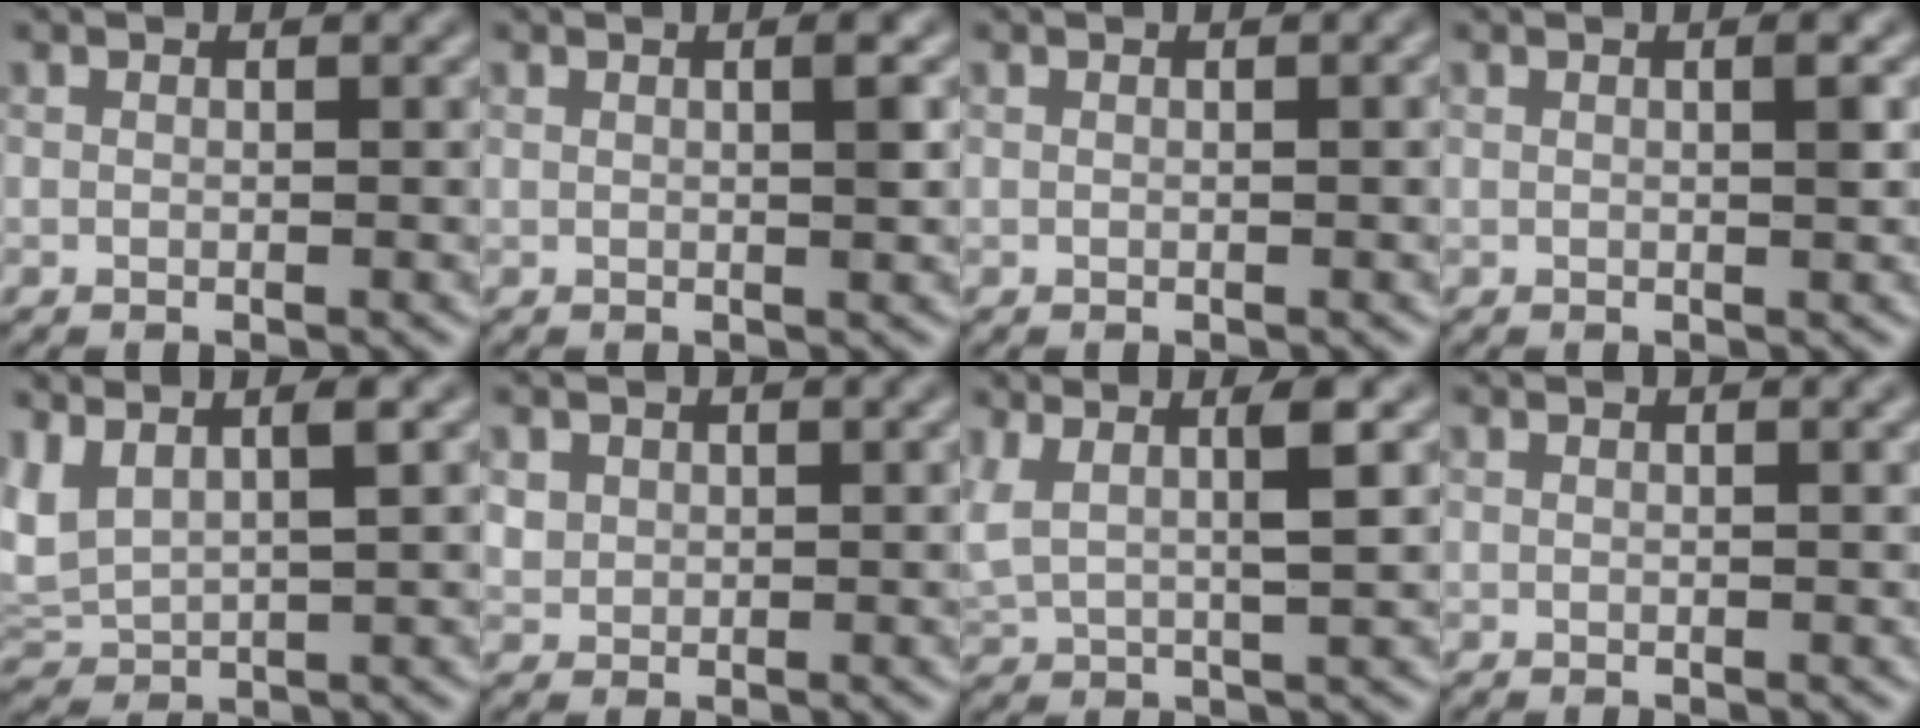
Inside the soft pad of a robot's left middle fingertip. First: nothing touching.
{"total": 1.3, "force": [0.0, 0.2, 1.3], "torque": [-0.012, 0.003, -0.001]}
{"total": 1.1, "force": [0.2, 0.4, 1.0], "torque": [-0.010, 0.005, -0.001]}
{"total": 1.1, "force": [-0.1, 0.2, 1.0], "torque": [-0.010, 0.003, -0.002]}
{"total": 2.3, "force": [0.7, 0.8, 2.1], "torque": [-0.056, 0.006, 0.027]}
{"total": 0.8, "force": [0.2, 0.8, 0.1], "torque": [-0.010, 0.002, 0.015]}
{"total": 3.2, "force": [1.2, 0.7, 2.9], "torque": [-0.068, 0.004, 0.033]}
{"total": 1.1, "force": [0.7, 0.5, 0.7], "torque": [0.000, 0.005, 0.000]}